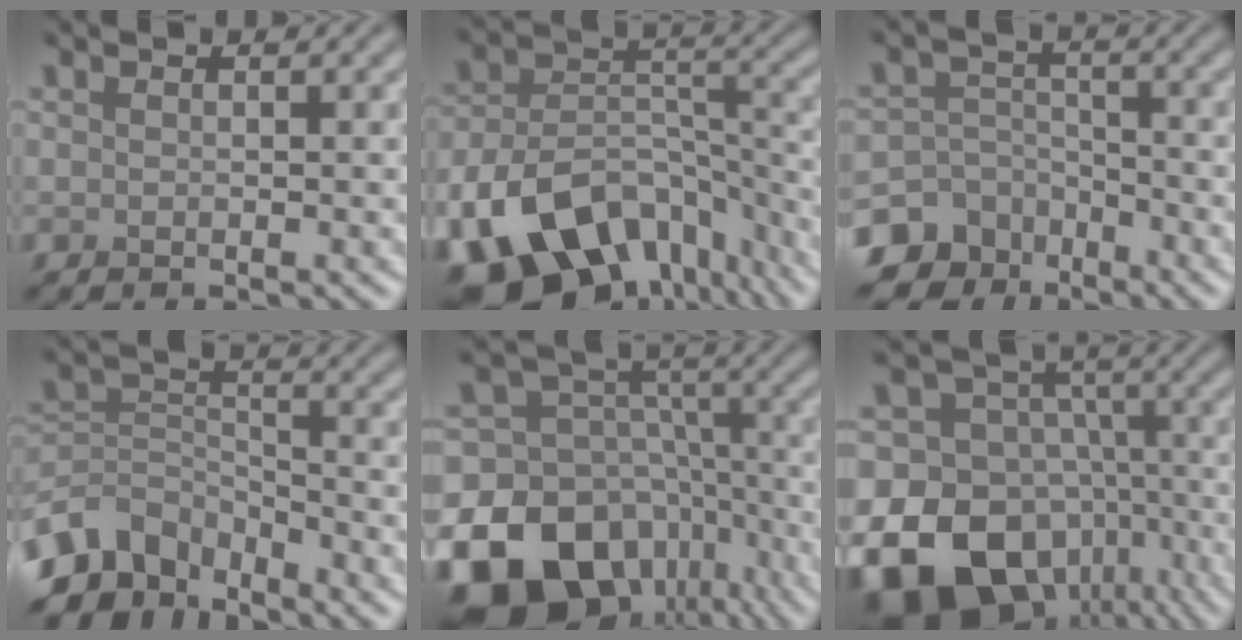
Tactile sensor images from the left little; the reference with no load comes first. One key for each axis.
{"total": 16.1, "fx": -10.5, "fy": 9.7, "fz": 7.4, "tx": -0.181, "ty": -0.022, "tz": -0.149}
{"total": 9.2, "fx": -6.3, "fy": 6.5, "fz": 1.5, "tx": -0.018, "ty": -0.020, "tz": -0.119}
{"total": 6.7, "fx": -5.2, "fy": 3.5, "fz": 2.3, "tx": -0.037, "ty": -0.009, "tz": -0.110}
{"total": 19.0, "fx": -9.8, "fy": 14.3, "fz": 7.9, "tx": -0.184, "ty": -0.030, "tz": -0.146}
{"total": 19.2, "fx": -7.9, "fy": 15.0, "fz": 9.0, "tx": -0.197, "ty": -0.028, "tz": -0.122}